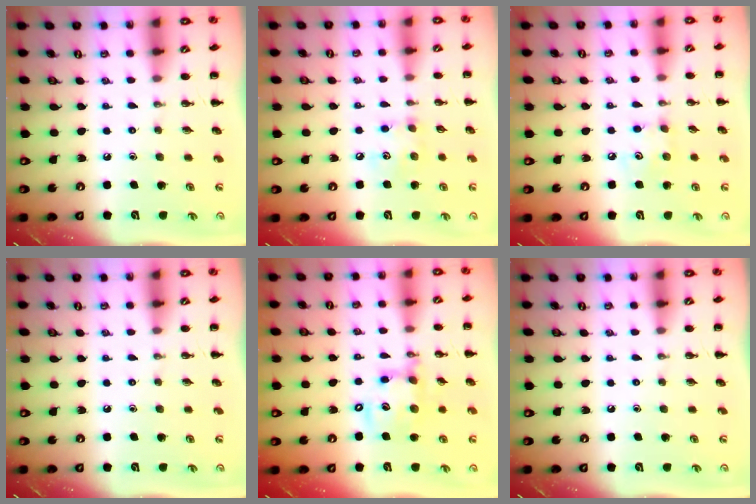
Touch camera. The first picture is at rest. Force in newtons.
{"total": 5.0, "press": 5.0, "slide": 0.5}
{"total": 5.5, "press": 5.4, "slide": 1.2}
{"total": 0.0}
{"total": 12.8, "press": 12.5, "slide": 2.8}
{"total": 0.0}